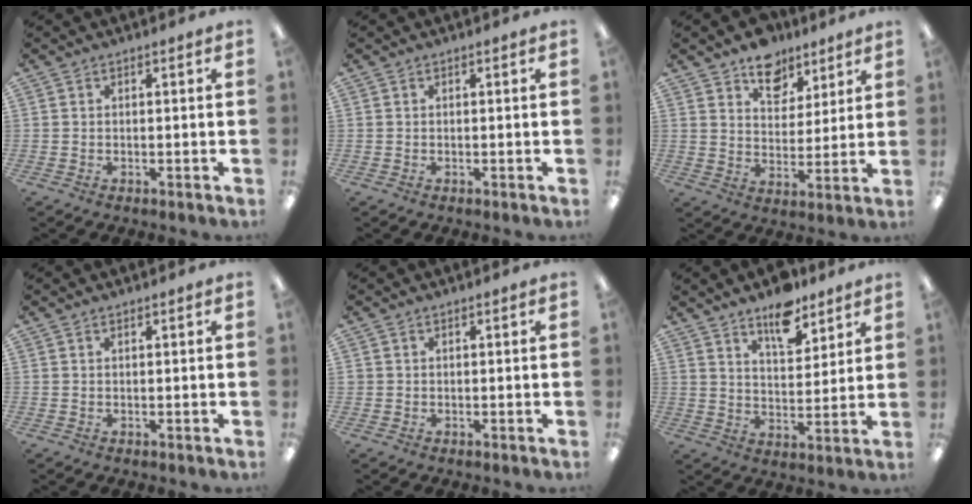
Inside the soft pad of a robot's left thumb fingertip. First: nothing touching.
{"total": 0.0}
{"total": 9.7, "force": [7.5, 5.7, 2.3], "torque": [-0.025, -0.051, 0.137]}
{"total": 0.6, "force": [0.5, 0.1, 0.3], "torque": [-0.006, 0.002, 0.008]}
{"total": 0.5, "force": [0.2, 0.5, 0.1], "torque": [-0.002, 0.005, 0.003]}
{"total": 9.9, "force": [7.6, 4.3, 4.7], "torque": [-0.056, -0.045, 0.130]}